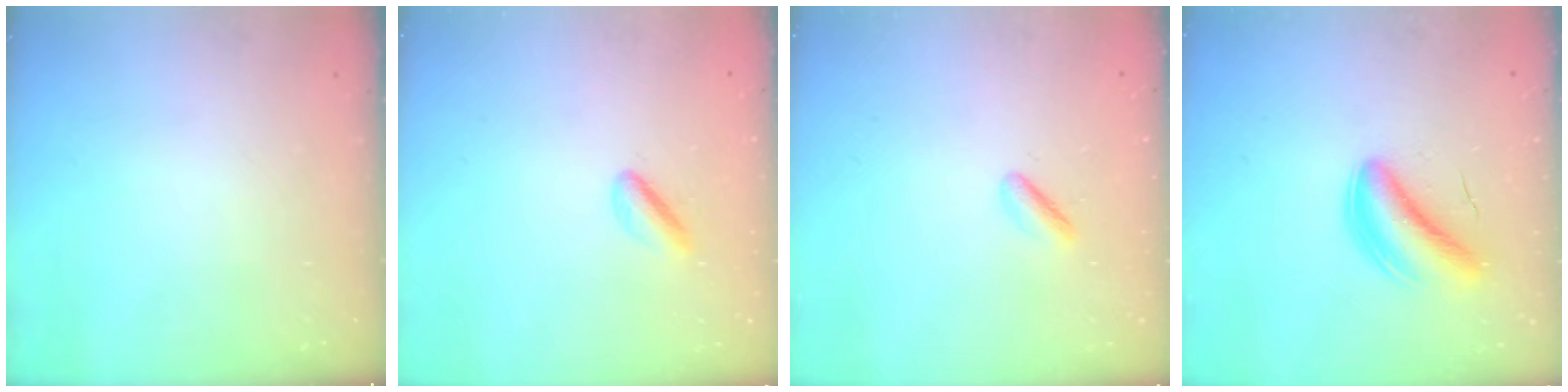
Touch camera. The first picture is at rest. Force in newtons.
{"total": 2.7, "press": 2.7, "slide": 0.6}
{"total": 2.0, "press": 1.8, "slide": 0.9}
{"total": 5.9, "press": 5.7, "slide": 1.7}